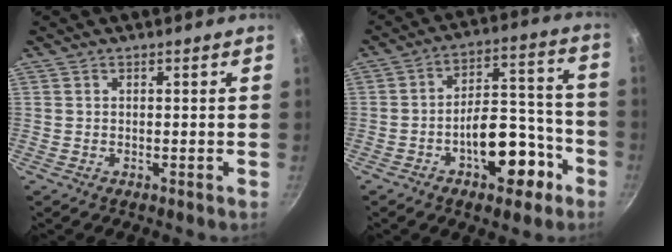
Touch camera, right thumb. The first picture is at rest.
{"total": 14.0, "force": [-6.4, 7.4, 10.1], "torque": [-0.100, 0.073, -0.086]}